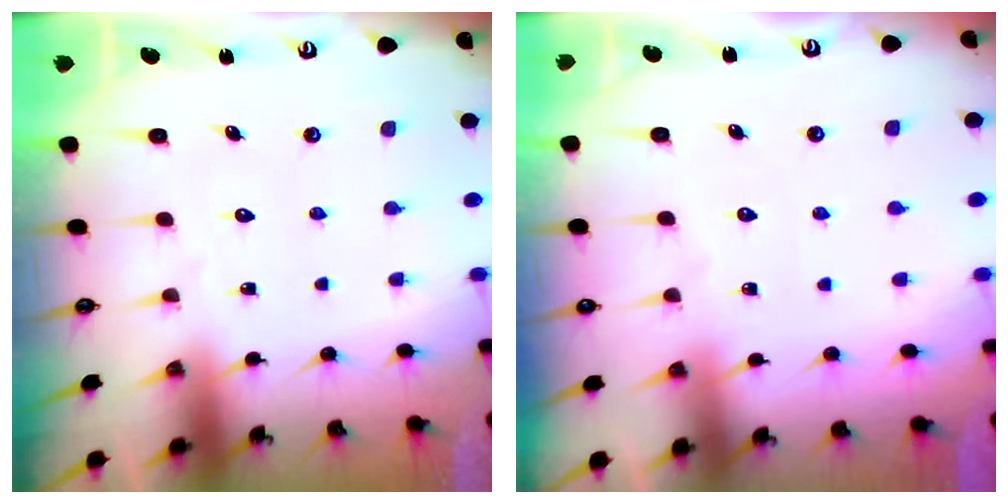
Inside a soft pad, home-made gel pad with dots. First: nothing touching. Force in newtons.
{"total": 2.7, "press": 2.6, "slide": 0.4}